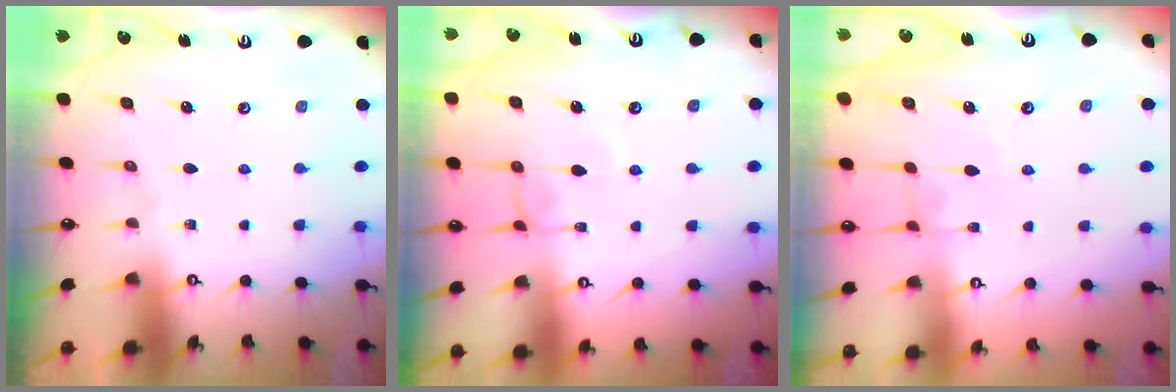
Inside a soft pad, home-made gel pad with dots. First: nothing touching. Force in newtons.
{"total": 2.3, "press": 2.3, "slide": 0.2}
{"total": 1.7, "press": 1.7, "slide": 0.3}